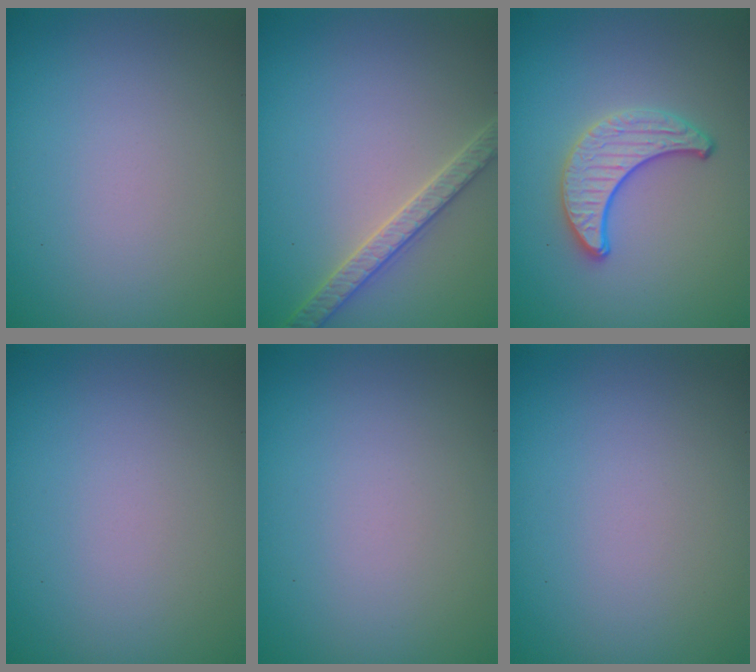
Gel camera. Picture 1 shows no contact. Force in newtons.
{"total": 2.8, "press": 2.8, "slide": 0.6}
{"total": 3.2, "press": 3.0, "slide": 1.1}
{"total": 0.0}
{"total": 0.0}
{"total": 0.0}